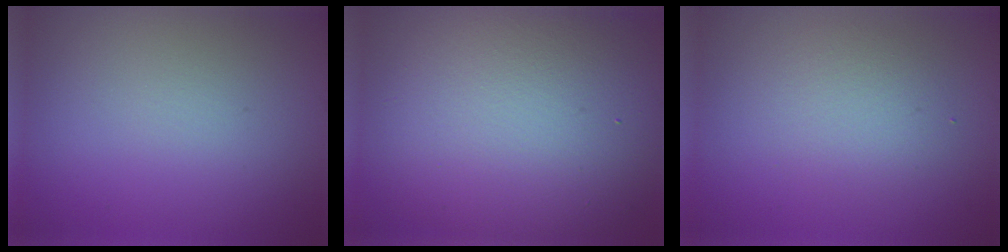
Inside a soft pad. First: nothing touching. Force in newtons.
{"total": 13.8, "press": 13.8, "slide": 0.7}
{"total": 2.4, "press": 2.4, "slide": 0.2}